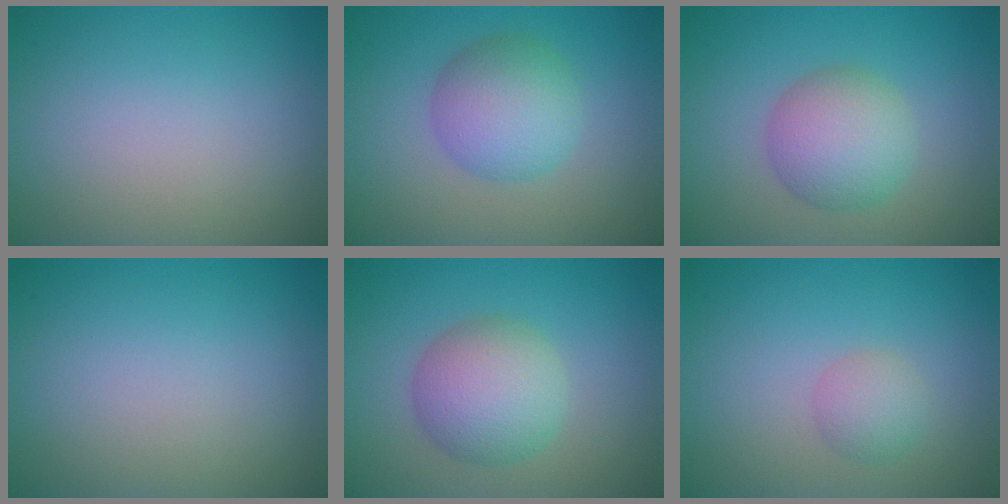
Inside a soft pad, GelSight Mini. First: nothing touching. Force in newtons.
{"total": 4.9, "press": 4.9, "slide": 0.0}
{"total": 4.9, "press": 4.9, "slide": 0.1}
{"total": 0.0}
{"total": 5.5, "press": 5.5, "slide": 0.1}
{"total": 1.9, "press": 1.9, "slide": 0.0}